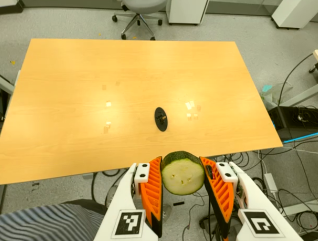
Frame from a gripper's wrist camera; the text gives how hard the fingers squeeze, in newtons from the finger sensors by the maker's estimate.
{"total": 11.9, "left": 12.0, "right": 11.8}